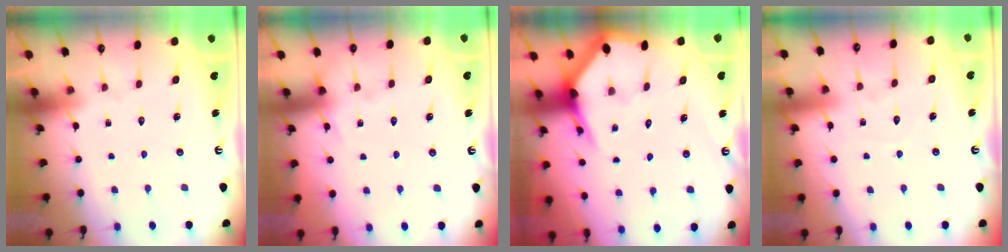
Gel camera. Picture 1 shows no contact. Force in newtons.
{"total": 6.4, "press": 6.4, "slide": 0.8}
{"total": 4.1, "press": 4.0, "slide": 0.6}
{"total": 4.4, "press": 4.4, "slide": 0.4}